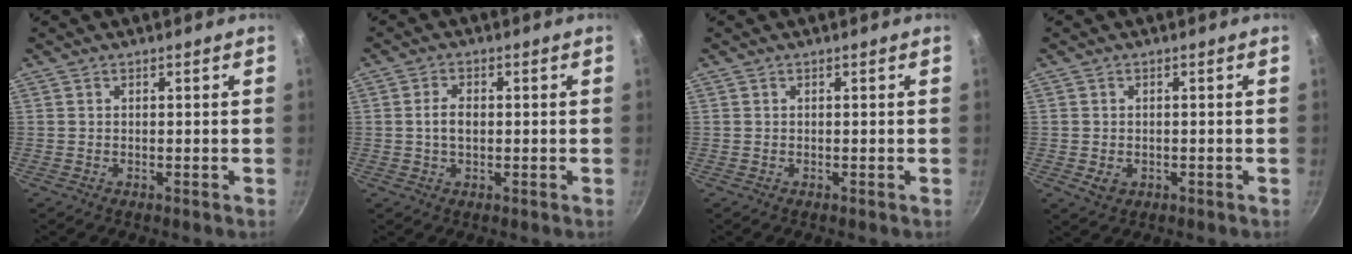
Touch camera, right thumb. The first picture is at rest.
{"total": 3.4, "force": [0.0, 2.1, 2.7], "torque": [-0.044, 0.009, -0.003]}
{"total": 0.0}
{"total": 2.8, "force": [-0.6, 2.2, 1.7], "torque": [-0.028, -0.002, -0.004]}